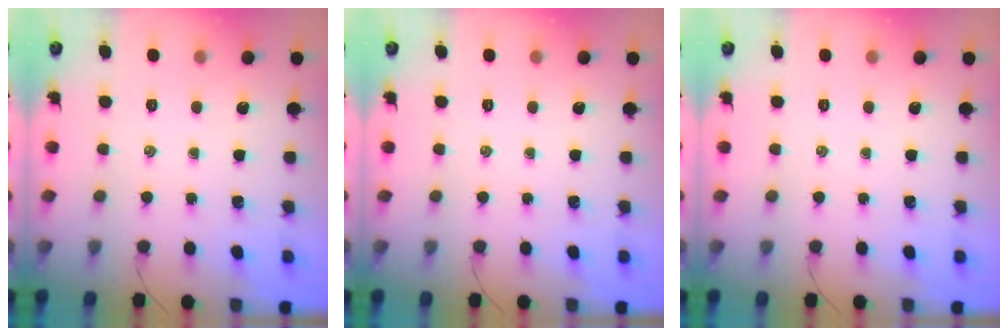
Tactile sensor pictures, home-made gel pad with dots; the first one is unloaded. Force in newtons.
{"total": 0.0}
{"total": 0.0}